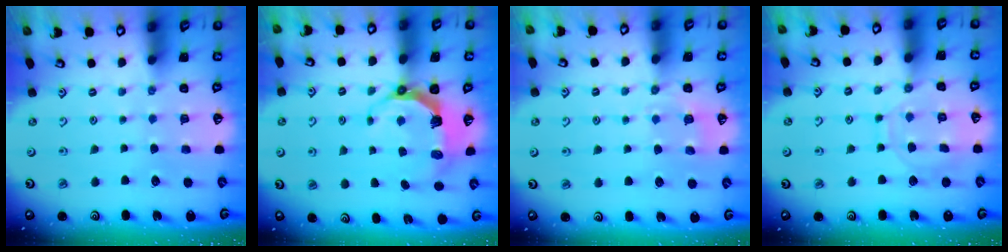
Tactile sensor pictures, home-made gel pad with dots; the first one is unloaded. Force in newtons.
{"total": 6.5, "press": 4.9, "slide": 4.2}
{"total": 5.1, "press": 4.9, "slide": 1.5}
{"total": 10.5, "press": 10.5, "slide": 0.6}